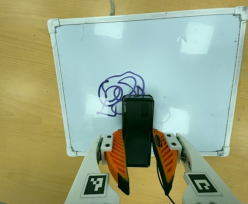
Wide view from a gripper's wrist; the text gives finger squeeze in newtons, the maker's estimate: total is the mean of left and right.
{"total": 5.2, "left": 3.5, "right": 6.9}